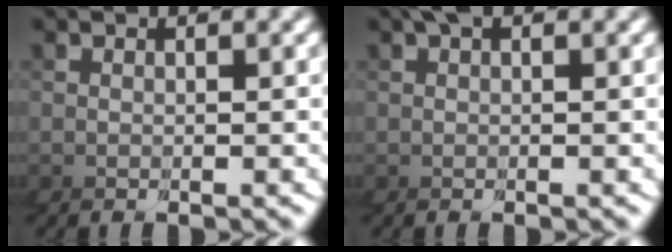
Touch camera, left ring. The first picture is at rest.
{"total": 1.1, "force": [0.1, 0.5, 0.9], "torque": [-0.020, 0.001, 0.000]}